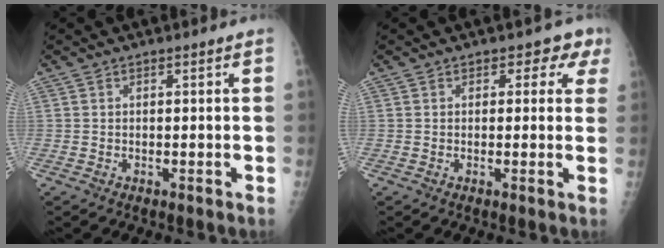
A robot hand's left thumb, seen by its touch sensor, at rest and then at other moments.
{"total": 3.4, "force": [1.7, 2.5, 1.6], "torque": [0.018, -0.002, 0.011]}